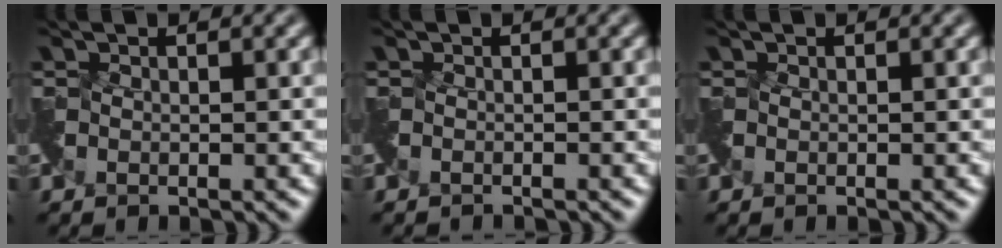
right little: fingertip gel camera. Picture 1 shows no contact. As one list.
[{"total": 1.2, "force": [-1.2, 0.0, 0.1], "torque": [0.001, -0.009, -0.026]}, {"total": 0.0}]